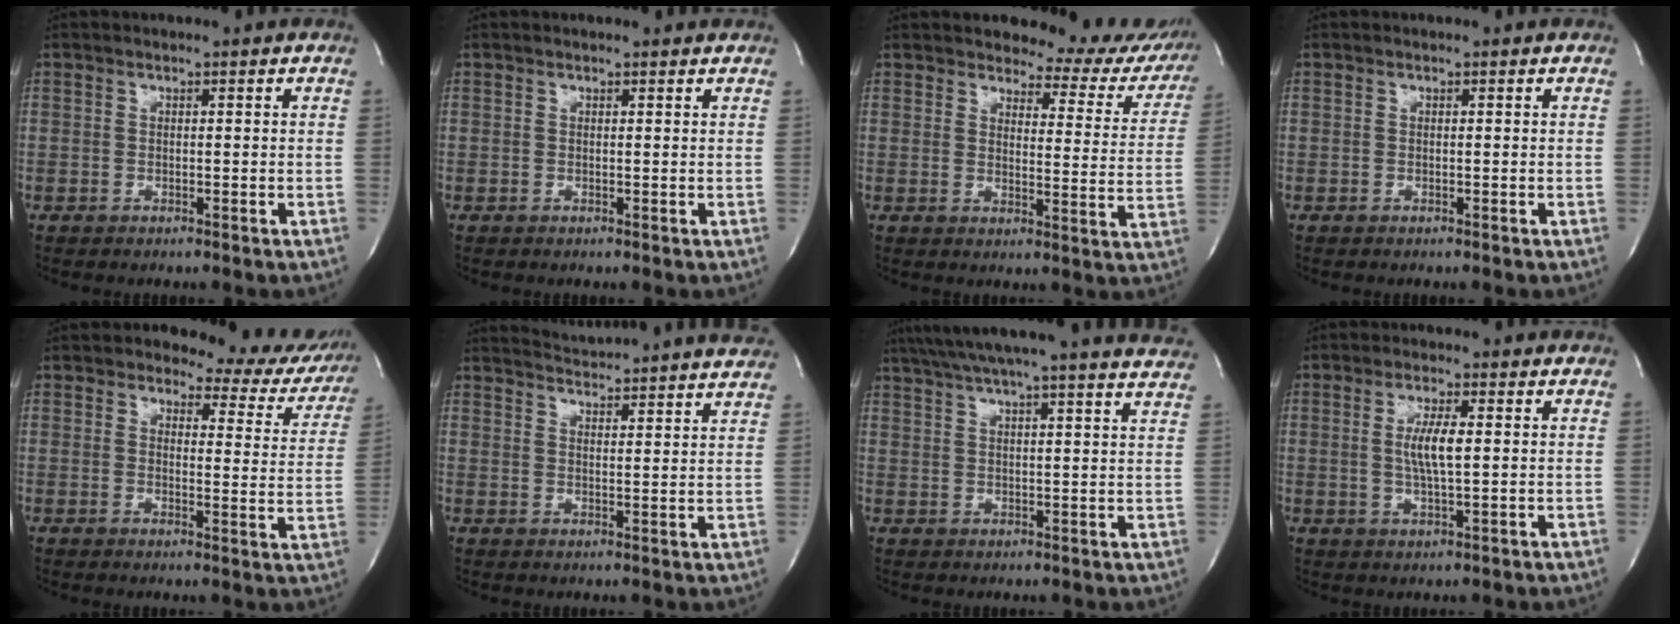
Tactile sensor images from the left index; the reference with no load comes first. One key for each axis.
{"total": 1.7, "fx": 1.7, "fy": 0.3, "fz": 0.3, "tx": -0.013, "ty": 0.005, "tz": 0.014}
{"total": 14.2, "fx": 13.2, "fy": 4.3, "fz": 2.9, "tx": -0.001, "ty": -0.056, "tz": 0.123}
{"total": 0.0}
{"total": 12.3, "fx": 10.8, "fy": 4.9, "fz": 3.4, "tx": -0.008, "ty": -0.027, "tz": 0.094}
{"total": 17.3, "fx": 16.8, "fy": 0.0, "fz": 4.2, "tx": -0.070, "ty": -0.042, "tz": 0.208}
{"total": 25.8, "fx": 23.3, "fy": 0.5, "fz": 11.1, "tx": -0.187, "ty": -0.018, "tz": 0.292}
{"total": 5.0, "fx": 0.5, "fy": 0.7, "fz": 5.0, "tx": -0.099, "ty": -0.003, "tz": 0.009}